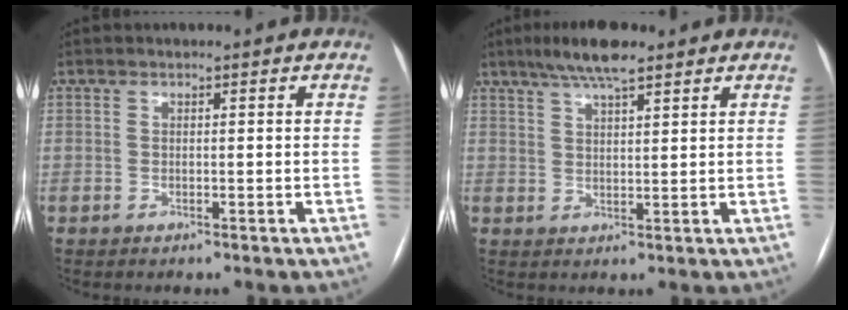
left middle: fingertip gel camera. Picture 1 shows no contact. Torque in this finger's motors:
{"motor_torque": [0.77, -0.75, 0.10, 0.02]}